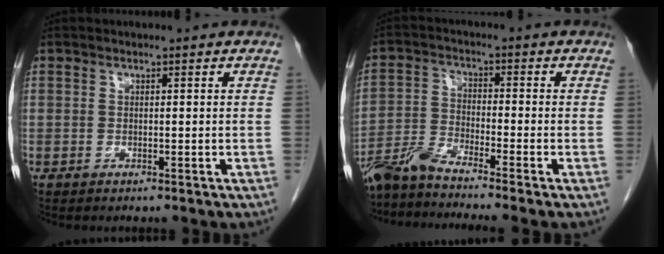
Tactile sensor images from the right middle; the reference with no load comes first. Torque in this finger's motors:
{"motor_torque": [0.78, -0.78, 0.09, 0.02]}